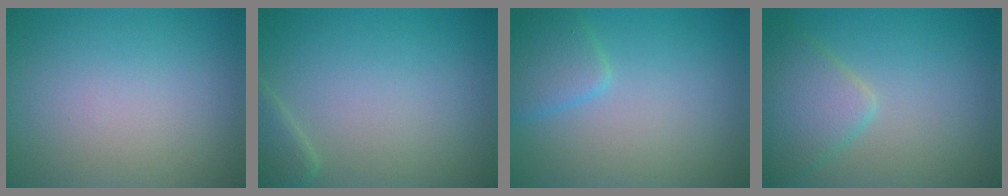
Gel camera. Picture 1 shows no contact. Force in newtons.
{"total": 1.8, "press": 1.8, "slide": 0.1}
{"total": 2.6, "press": 2.6, "slide": 0.2}
{"total": 3.8, "press": 3.8, "slide": 0.3}